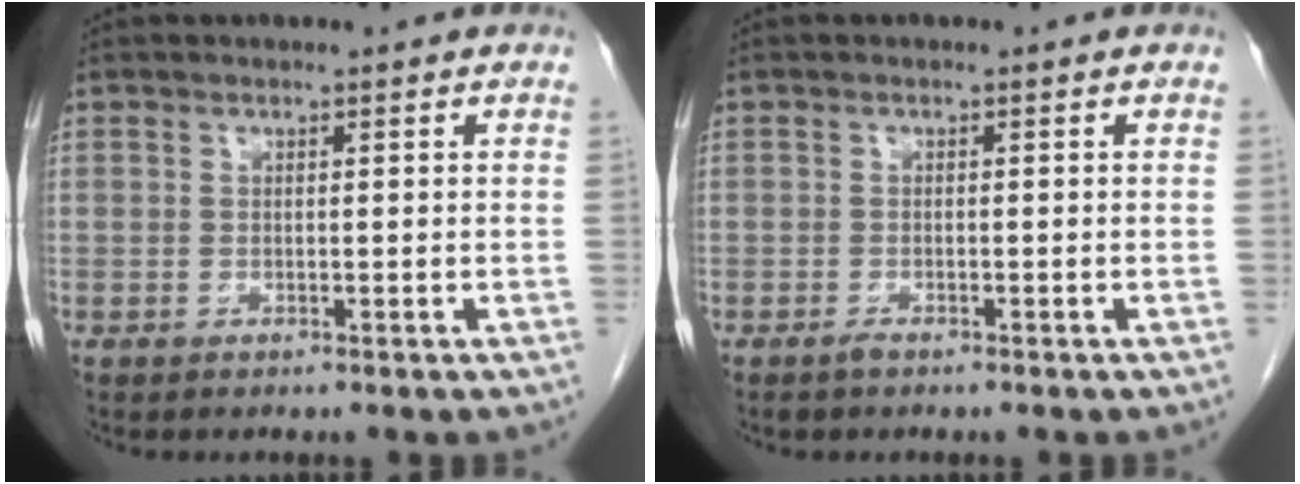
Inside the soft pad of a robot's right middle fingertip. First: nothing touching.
{"total": 0.8, "force": [-0.7, 0.2, 0.4], "torque": [-0.012, -0.002, -0.011]}